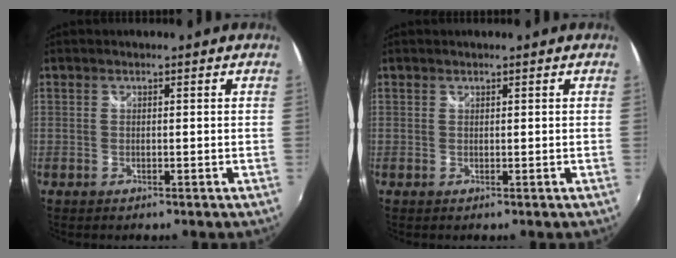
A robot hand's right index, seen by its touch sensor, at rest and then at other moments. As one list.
[{"total": 0.0}]